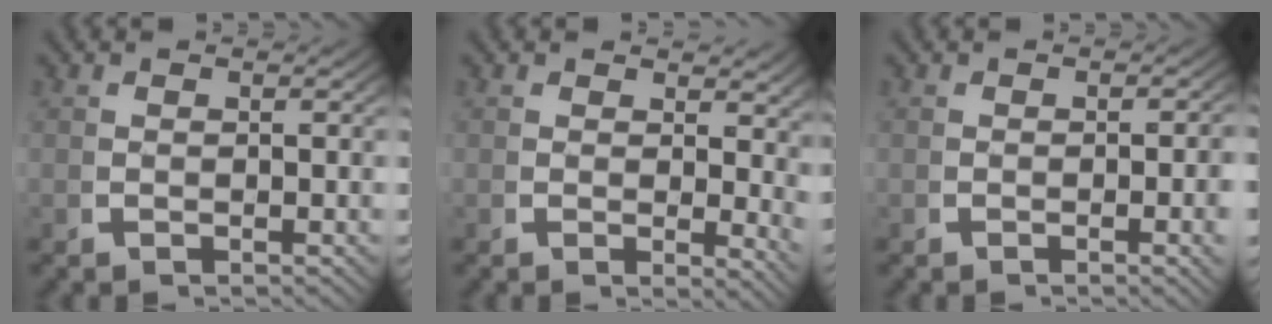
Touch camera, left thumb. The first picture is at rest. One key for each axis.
{"total": 2.7, "fx": 1.6, "fy": 1.3, "fz": 1.7, "tx": -0.007, "ty": -0.005, "tz": 0.021}
{"total": 1.9, "fx": -0.4, "fy": 0.4, "fz": 1.8, "tx": -0.025, "ty": 0.000, "tz": -0.007}